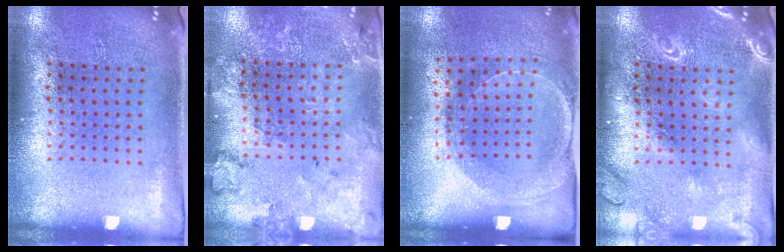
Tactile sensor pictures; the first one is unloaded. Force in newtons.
{"total": 1.9, "press": 1.9, "slide": 0.2}
{"total": 1.5, "press": 1.5, "slide": 0.4}
{"total": 1.8, "press": 1.8, "slide": 0.2}